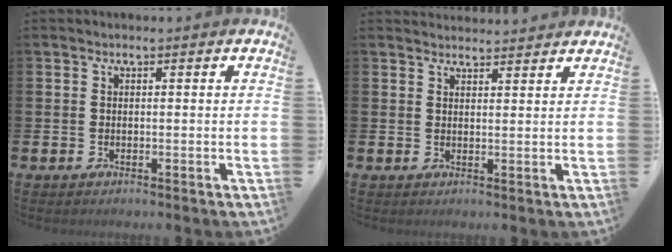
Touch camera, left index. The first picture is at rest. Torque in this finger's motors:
{"motor_torque": [-0.70, -0.78, -0.47, -0.12]}